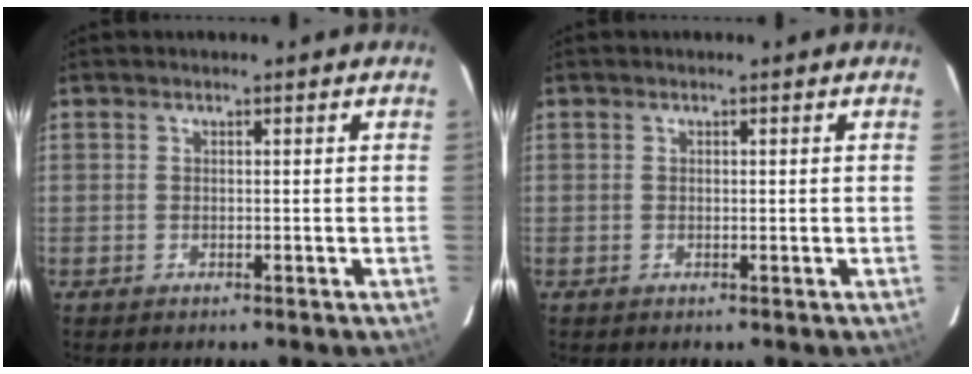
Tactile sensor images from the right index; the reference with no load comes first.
{"total": 0.0}